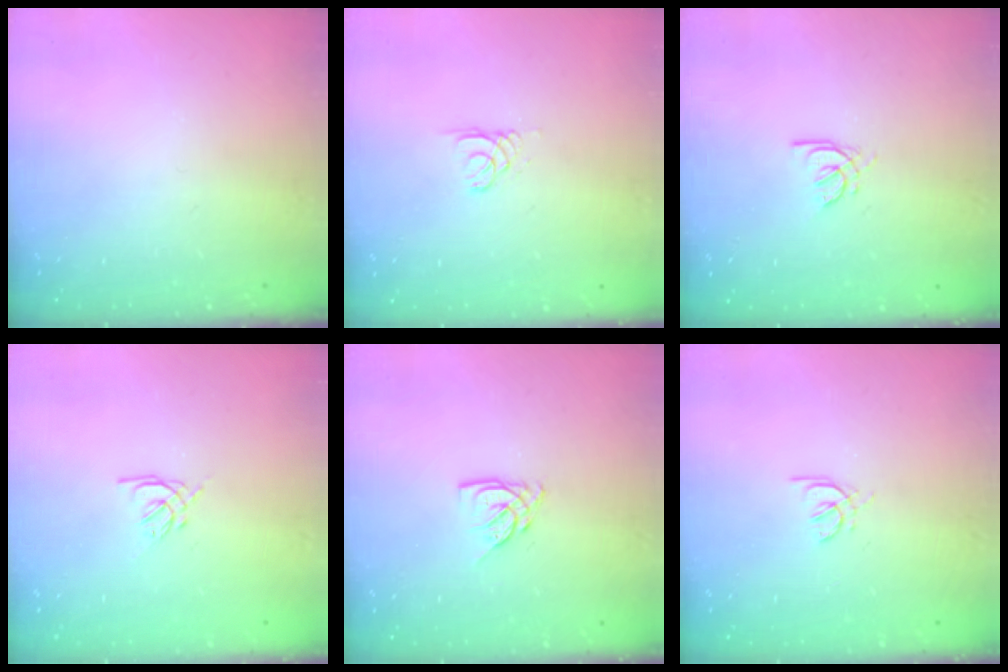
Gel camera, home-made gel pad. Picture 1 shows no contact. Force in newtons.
{"total": 0.8, "press": 0.8, "slide": 0.1}
{"total": 2.1, "press": 2.0, "slide": 0.6}
{"total": 1.6, "press": 1.5, "slide": 0.6}
{"total": 5.6, "press": 5.6, "slide": 0.5}
{"total": 2.0, "press": 1.9, "slide": 0.5}